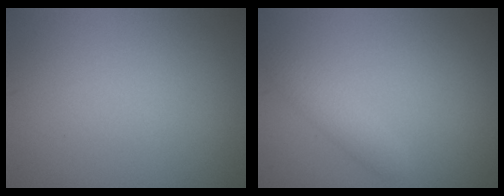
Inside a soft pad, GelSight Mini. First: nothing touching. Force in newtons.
{"total": 1.9, "press": 1.9, "slide": 0.1}